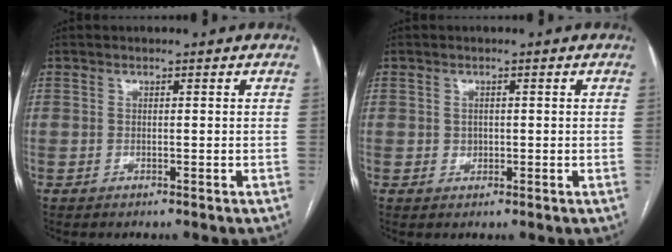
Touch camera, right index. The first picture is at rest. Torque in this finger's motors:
{"motor_torque": [-0.12, 0.04, 0.05, 0.00]}